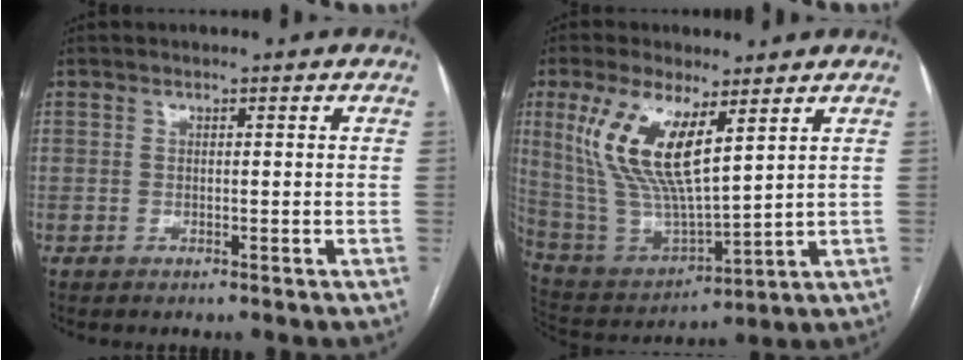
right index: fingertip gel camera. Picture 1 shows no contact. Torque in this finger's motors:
{"motor_torque": [0.70, 0.43, 1.05, 0.21]}